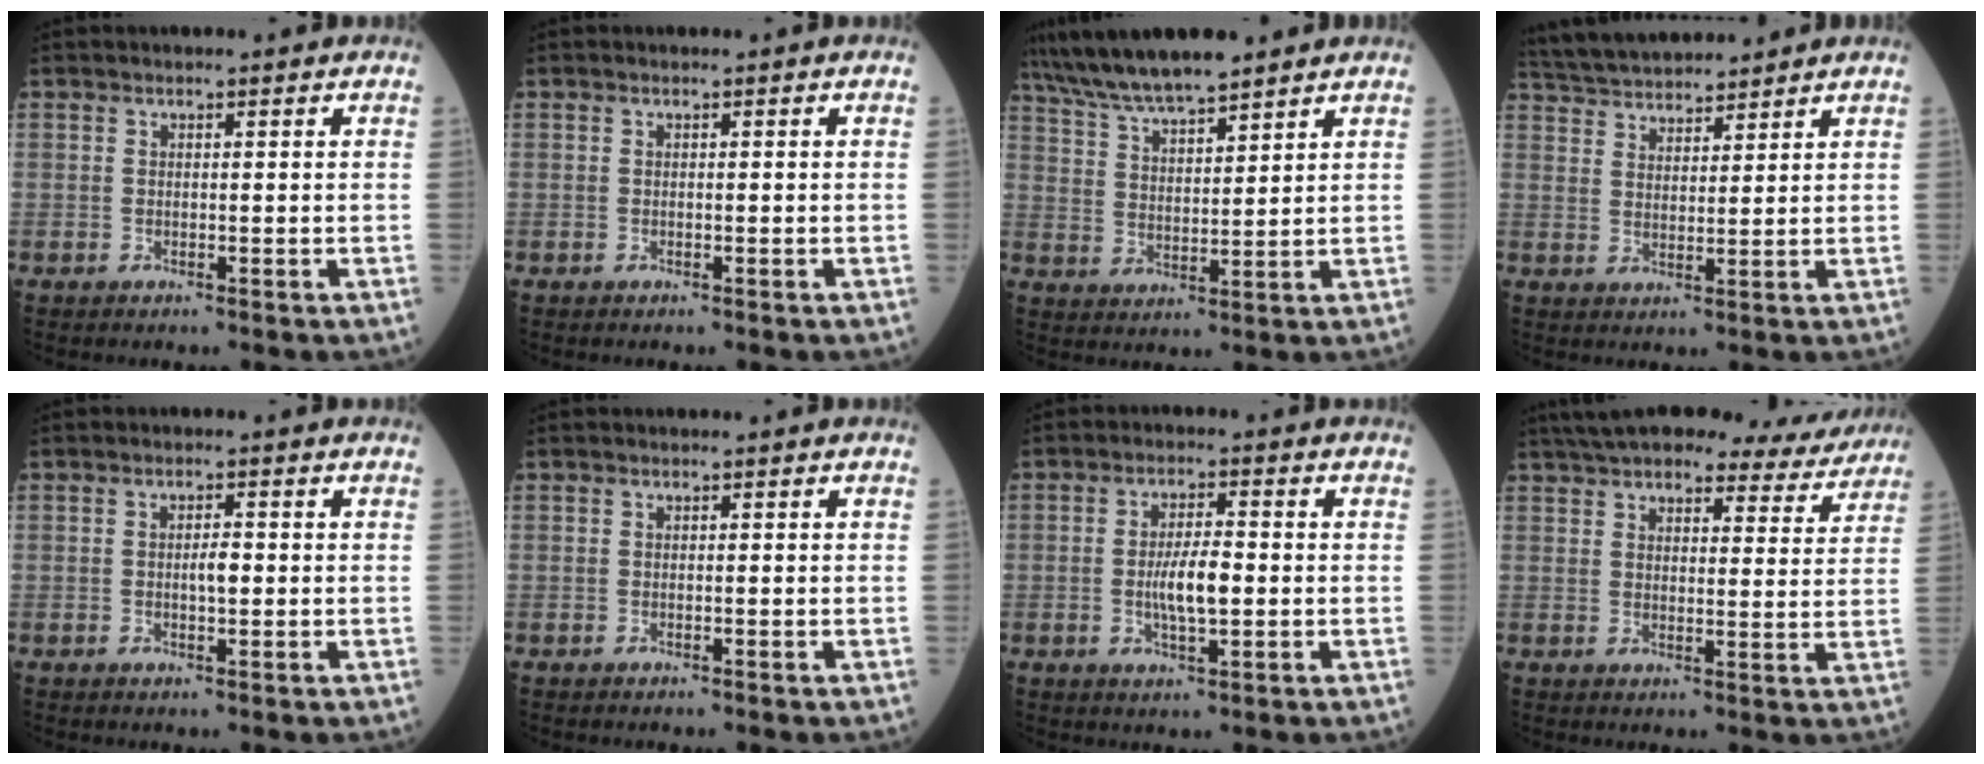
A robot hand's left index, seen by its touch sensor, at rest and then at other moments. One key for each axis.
{"total": 0.0}
{"total": 10.3, "fx": 8.9, "fy": 1.2, "fz": 5.0, "tx": -0.097, "ty": 0.021, "tz": 0.167}
{"total": 11.8, "fx": 11.0, "fy": 2.3, "fz": 3.5, "tx": -0.068, "ty": 0.035, "tz": 0.191}
{"total": 2.2, "fx": -0.3, "fy": 0.6, "fz": 2.1, "tx": -0.035, "ty": -0.001, "tz": -0.006}
{"total": 0.0}
{"total": 5.8, "fx": -0.8, "fy": 1.4, "fz": 5.6, "tx": -0.109, "ty": -0.003, "tz": -0.016}
{"total": 19.2, "fx": 17.1, "fy": 4.5, "fz": 7.4, "tx": -0.108, "ty": 0.008, "tz": 0.213}